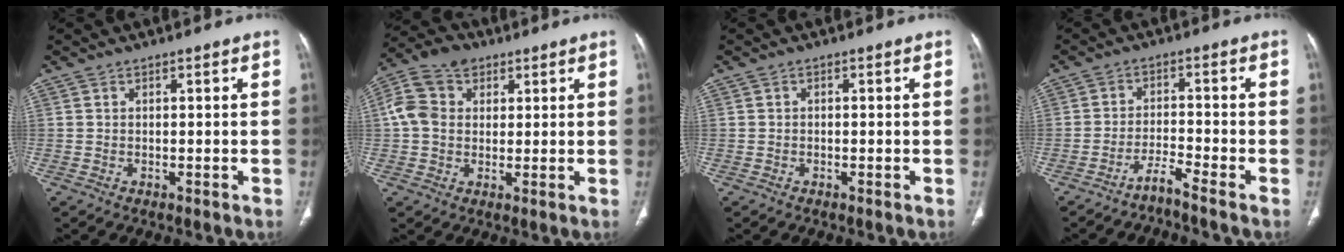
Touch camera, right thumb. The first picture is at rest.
{"total": 9.6, "force": [2.3, 7.7, 5.2], "torque": [-0.096, 0.021, 0.035]}
{"total": 0.0}
{"total": 3.2, "force": [-2.9, -0.8, 1.2], "torque": [-0.030, 0.013, -0.060]}